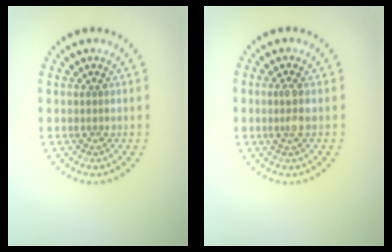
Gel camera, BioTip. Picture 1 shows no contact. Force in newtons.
{"total": 1.5, "press": 1.5, "slide": 0.5}